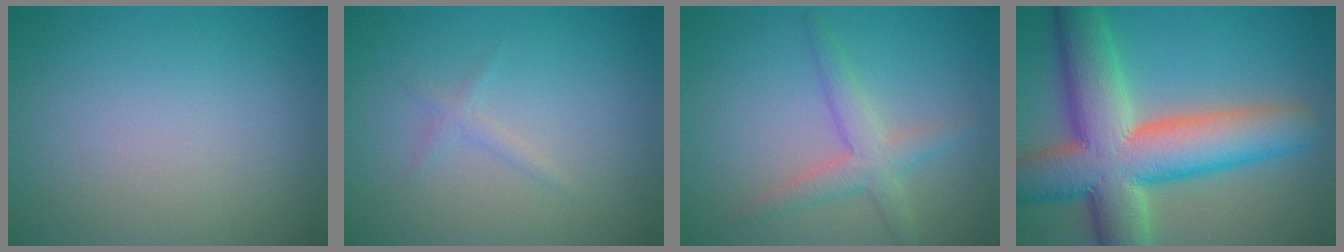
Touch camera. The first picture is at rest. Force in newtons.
{"total": 0.9, "press": 0.9, "slide": 0.1}
{"total": 3.0, "press": 3.0, "slide": 0.2}
{"total": 13.1, "press": 13.1, "slide": 1.0}